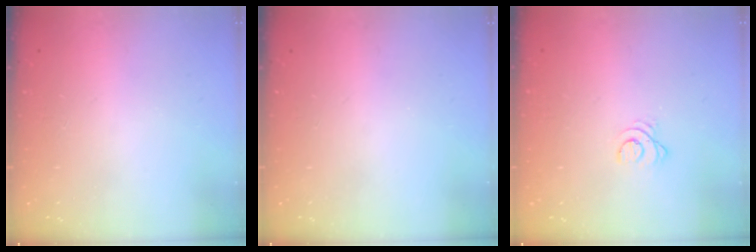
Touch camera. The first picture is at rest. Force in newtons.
{"total": 0.0}
{"total": 2.5, "press": 2.5, "slide": 0.3}